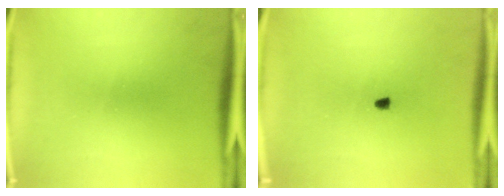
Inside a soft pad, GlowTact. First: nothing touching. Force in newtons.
{"total": 1.0}